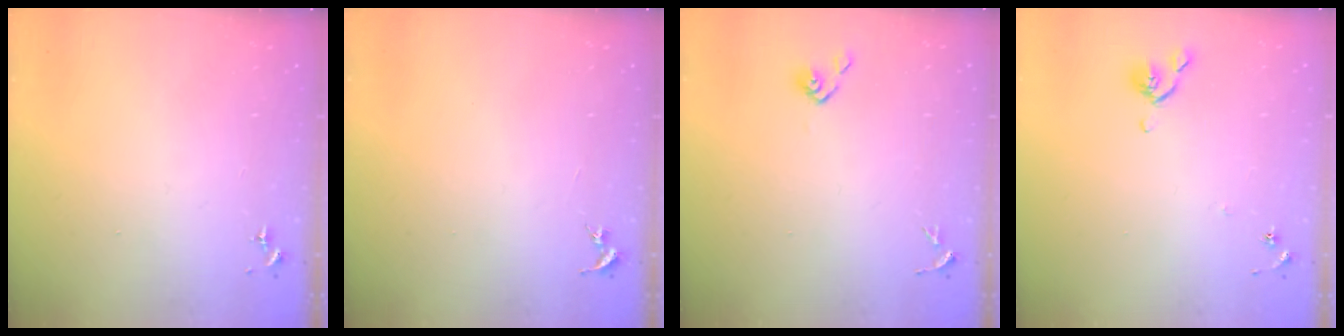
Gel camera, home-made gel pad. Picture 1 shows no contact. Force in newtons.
{"total": 0.0}
{"total": 3.6, "press": 3.6, "slide": 0.8}
{"total": 5.3, "press": 5.2, "slide": 1.2}